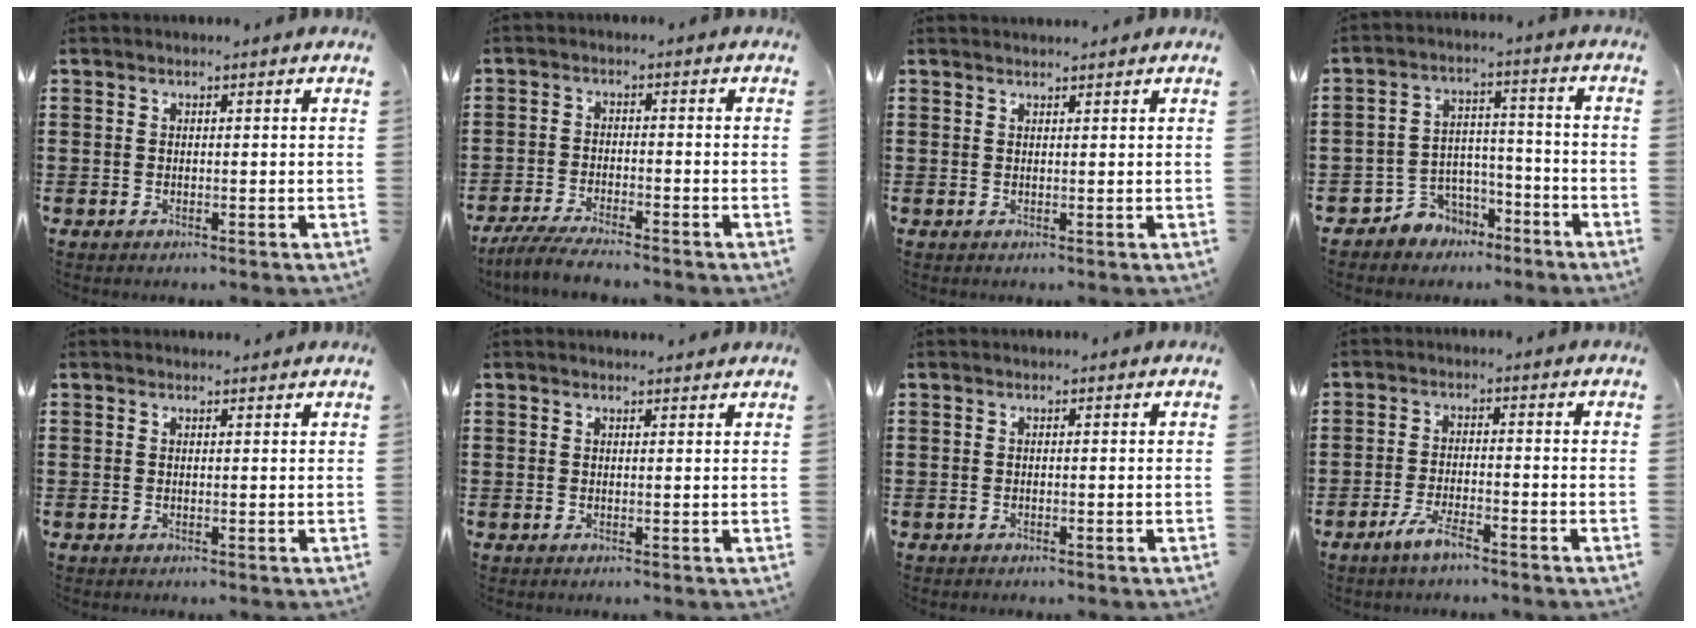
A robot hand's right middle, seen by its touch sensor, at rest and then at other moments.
{"total": 4.2, "force": [-3.8, 0.1, 1.7], "torque": [-0.050, -0.013, -0.080]}
{"total": 1.0, "force": [1.0, -0.2, 0.1], "torque": [-0.004, -0.003, 0.021]}
{"total": 5.2, "force": [-4.3, 2.9, 0.3], "torque": [-0.024, 0.009, -0.089]}
{"total": 0.5, "force": [0.5, 0.2, 0.0], "torque": [0.005, -0.003, 0.008]}
{"total": 0.8, "force": [0.8, 0.1, 0.2], "torque": [0.003, -0.002, 0.013]}
{"total": 0.0}
{"total": 3.9, "force": [-2.8, 0.6, 2.7], "torque": [-0.057, -0.001, -0.055]}